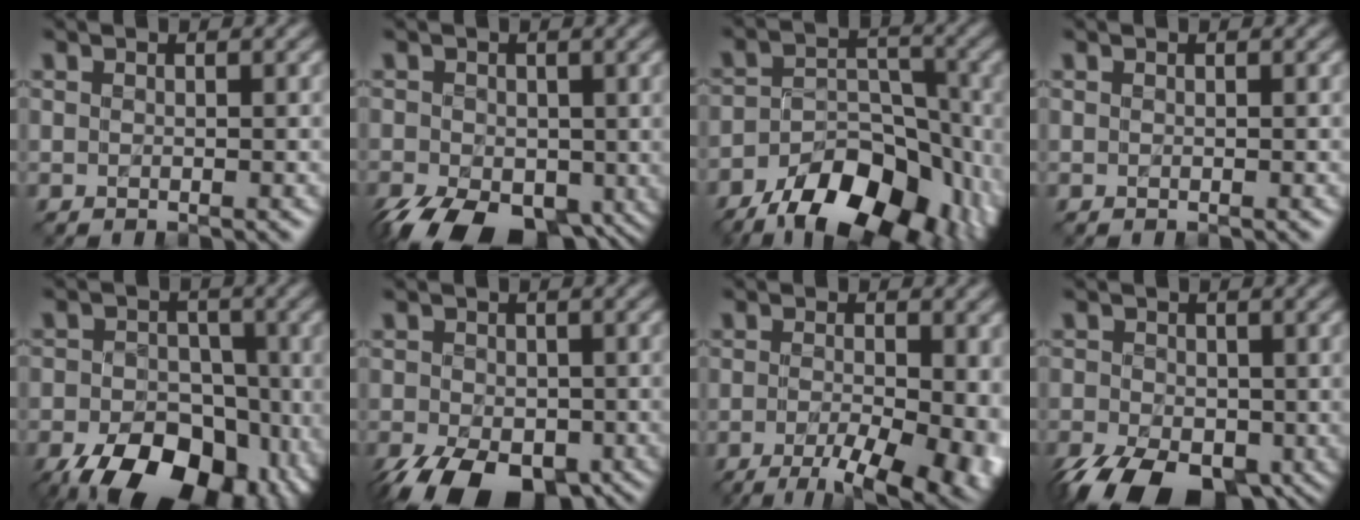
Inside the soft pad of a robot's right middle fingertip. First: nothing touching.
{"total": 9.4, "force": [-4.5, 5.5, 6.2], "torque": [-0.106, -0.038, -0.072]}
{"total": 12.1, "force": [-7.7, 6.0, 7.1], "torque": [-0.114, 0.003, -0.127]}
{"total": 0.0}
{"total": 14.9, "force": [-7.3, 9.1, 9.3], "torque": [-0.120, -0.027, -0.110]}
{"total": 9.4, "force": [-5.0, 5.0, 6.1], "torque": [-0.109, -0.035, -0.083]}
{"total": 10.1, "force": [-4.1, 3.4, 8.6], "torque": [-0.114, -0.018, -0.062]}
{"total": 10.6, "force": [-5.2, 5.9, 7.1], "torque": [-0.129, -0.039, -0.085]}